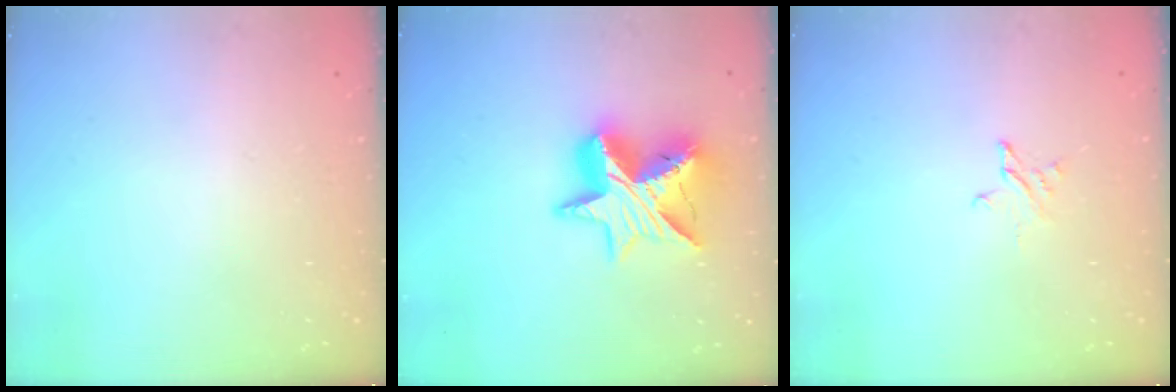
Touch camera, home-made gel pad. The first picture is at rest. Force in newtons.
{"total": 15.3, "press": 15.2, "slide": 1.2}
{"total": 2.5, "press": 2.5, "slide": 0.1}